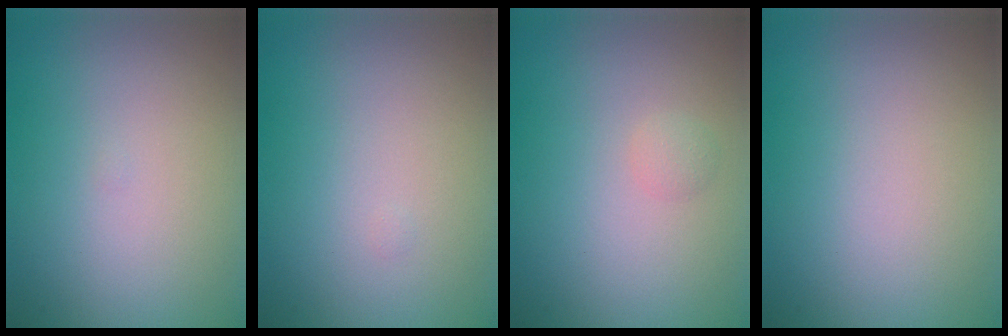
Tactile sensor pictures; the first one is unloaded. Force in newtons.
{"total": 0.0}
{"total": 0.8, "press": 0.8, "slide": 0.0}
{"total": 0.0}